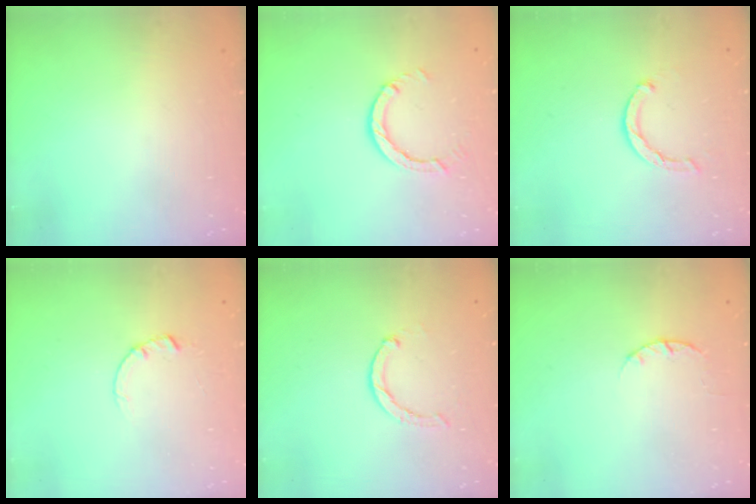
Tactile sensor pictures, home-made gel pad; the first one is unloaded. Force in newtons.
{"total": 3.1, "press": 3.0, "slide": 0.5}
{"total": 3.6, "press": 3.5, "slide": 0.5}
{"total": 1.5, "press": 1.5, "slide": 0.3}
{"total": 1.7, "press": 1.6, "slide": 0.3}
{"total": 2.4, "press": 2.4, "slide": 0.4}